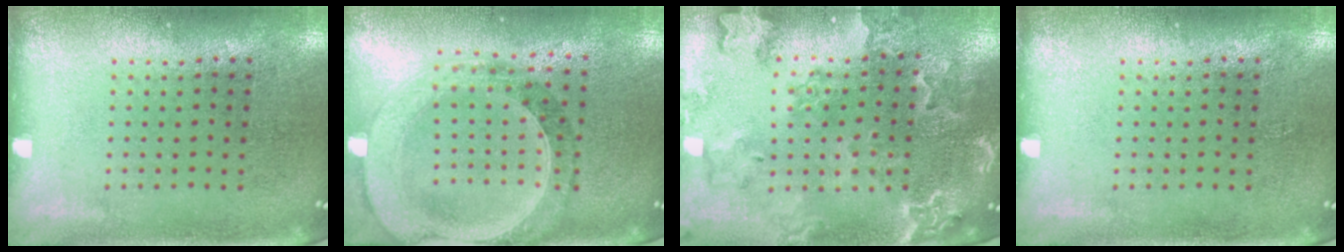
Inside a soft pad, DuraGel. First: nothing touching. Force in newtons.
{"total": 1.4, "press": 1.4, "slide": 0.3}
{"total": 1.9, "press": 1.9, "slide": 0.3}
{"total": 0.0}